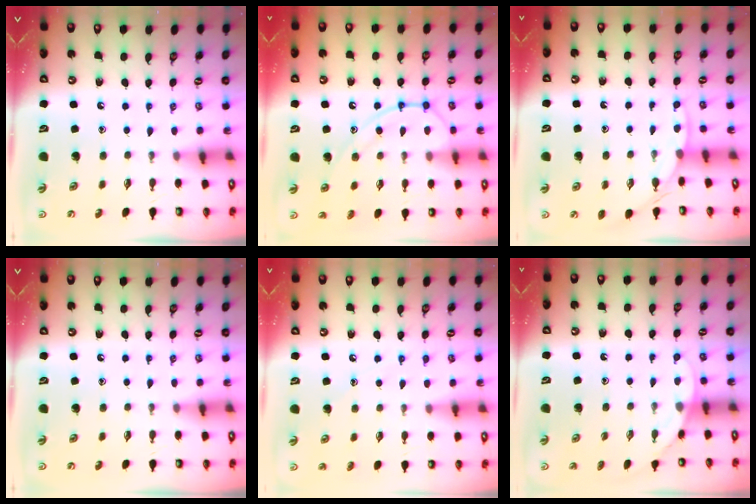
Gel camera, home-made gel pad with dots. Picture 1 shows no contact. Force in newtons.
{"total": 11.5, "press": 11.5, "slide": 0.8}
{"total": 2.9, "press": 2.9, "slide": 0.4}
{"total": 0.0}
{"total": 6.5, "press": 6.4, "slide": 0.8}
{"total": 3.6, "press": 3.6, "slide": 0.1}